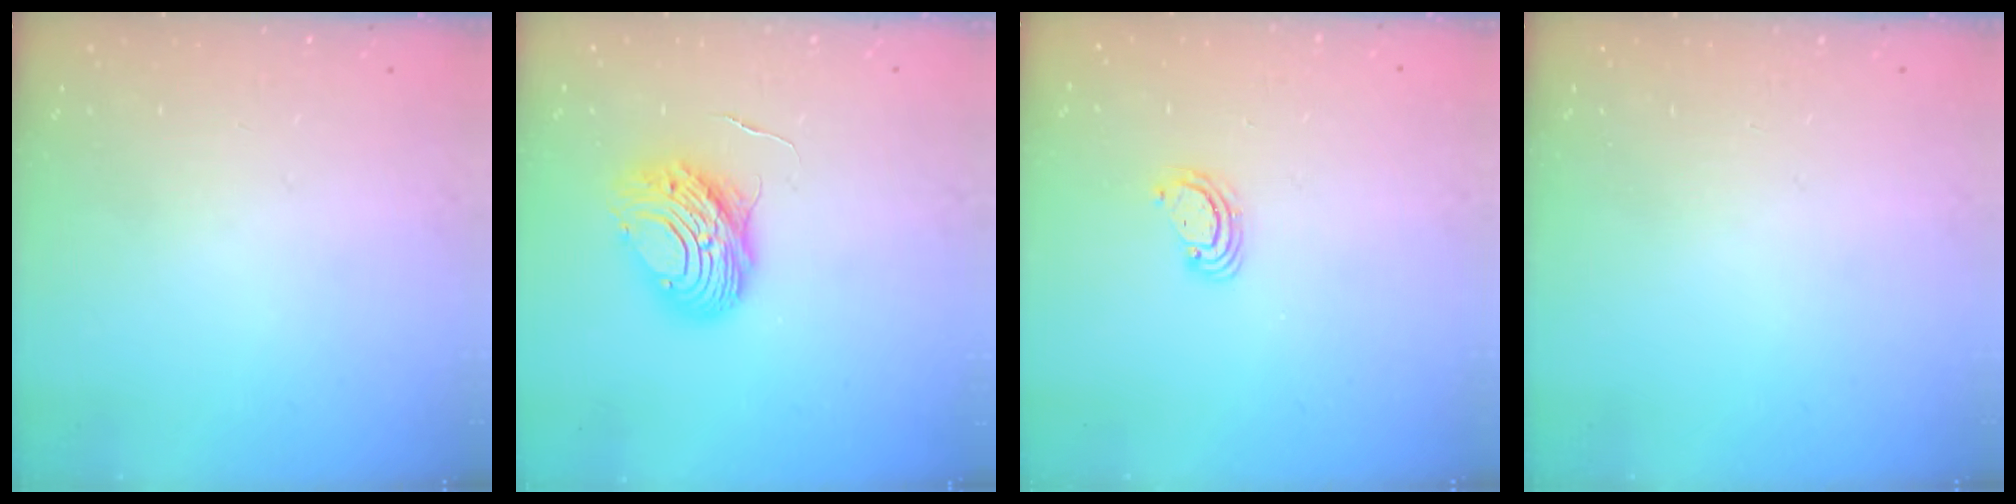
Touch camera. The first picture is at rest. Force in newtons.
{"total": 11.1, "press": 11.1, "slide": 0.9}
{"total": 2.4, "press": 2.4, "slide": 0.2}
{"total": 0.0}